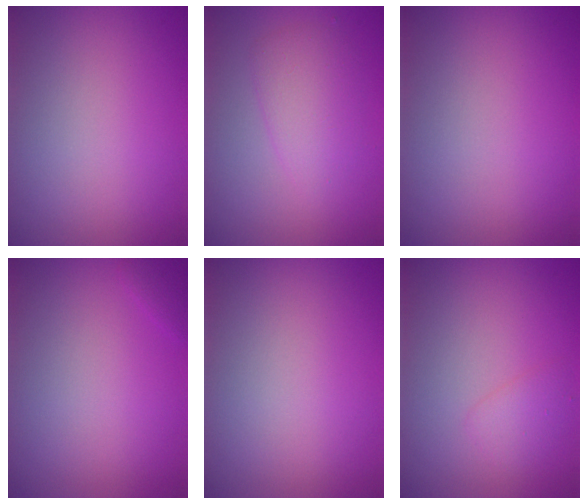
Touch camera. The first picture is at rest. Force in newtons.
{"total": 2.6, "press": 2.6, "slide": 0.1}
{"total": 0.0}
{"total": 0.7, "press": 0.7, "slide": 0.1}
{"total": 0.0}
{"total": 1.3, "press": 1.3, "slide": 0.0}